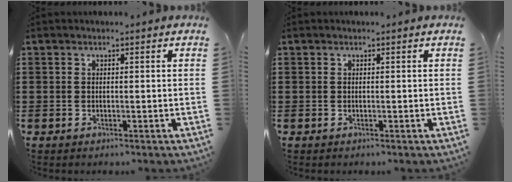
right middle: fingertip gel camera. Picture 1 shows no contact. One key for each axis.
{"total": 0.0}